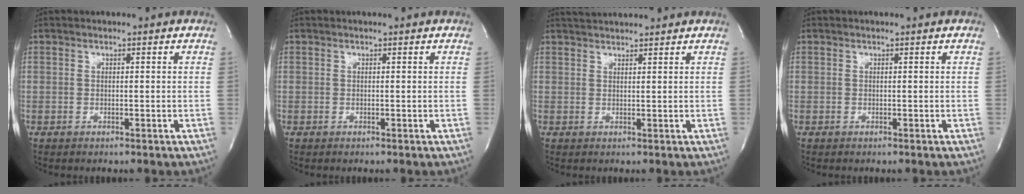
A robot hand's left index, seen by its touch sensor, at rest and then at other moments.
{"total": 0.0}
{"total": 4.3, "force": [4.2, 0.1, 0.9], "torque": [-0.018, 0.032, 0.066]}
{"total": 0.0}